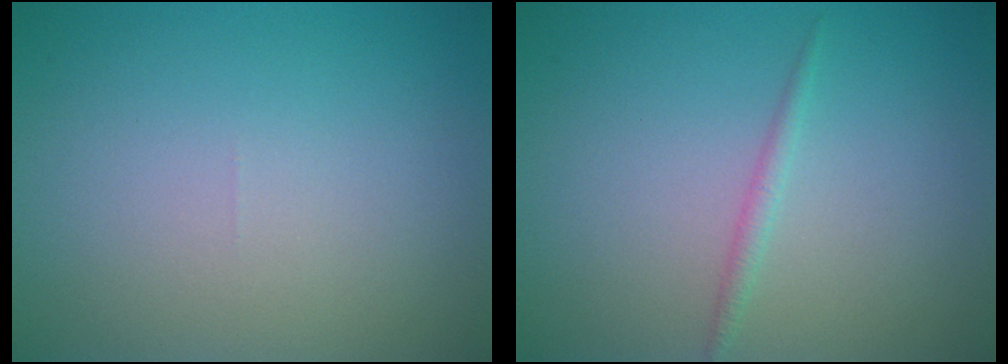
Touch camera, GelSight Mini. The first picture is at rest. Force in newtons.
{"total": 1.0, "press": 1.0, "slide": 0.1}